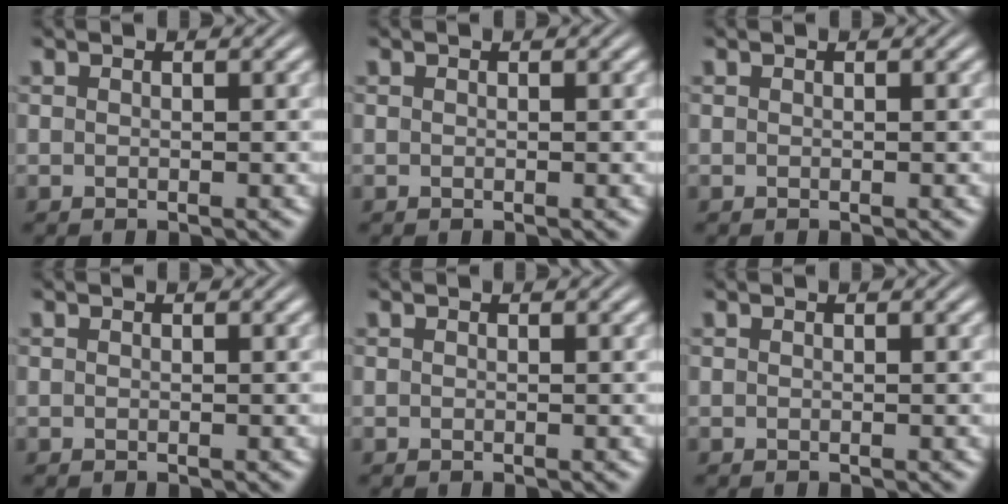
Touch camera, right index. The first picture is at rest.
{"total": 0.0}
{"total": 0.0}
{"total": 0.0}
{"total": 0.0}
{"total": 0.0}